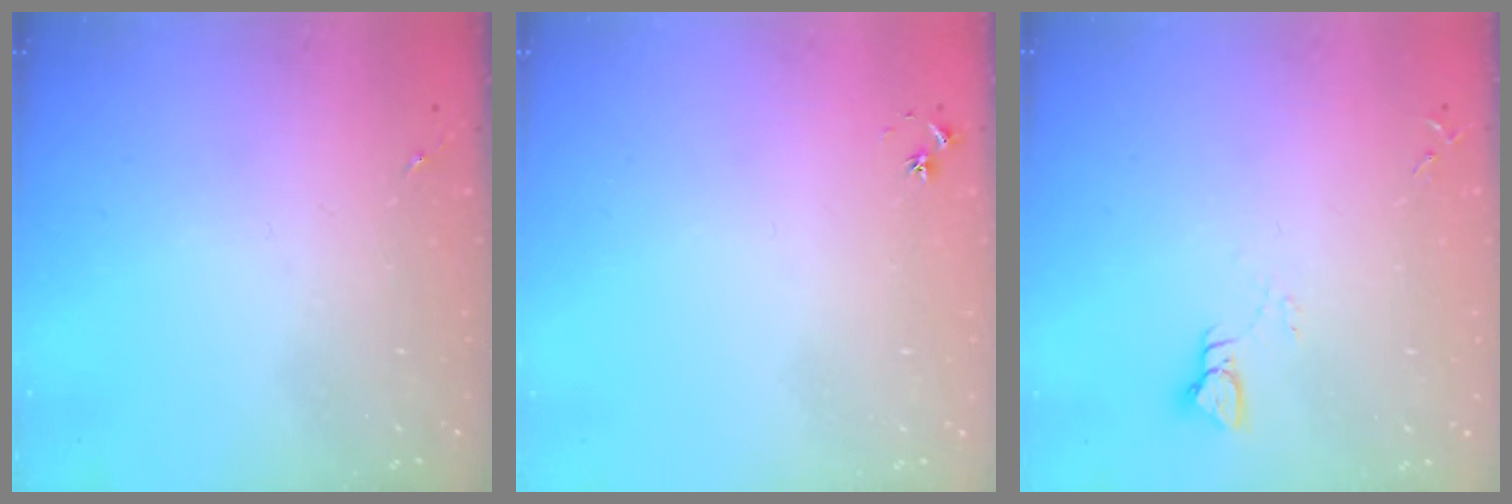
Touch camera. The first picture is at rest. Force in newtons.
{"total": 3.3, "press": 3.3, "slide": 0.3}
{"total": 3.0, "press": 3.0, "slide": 0.3}